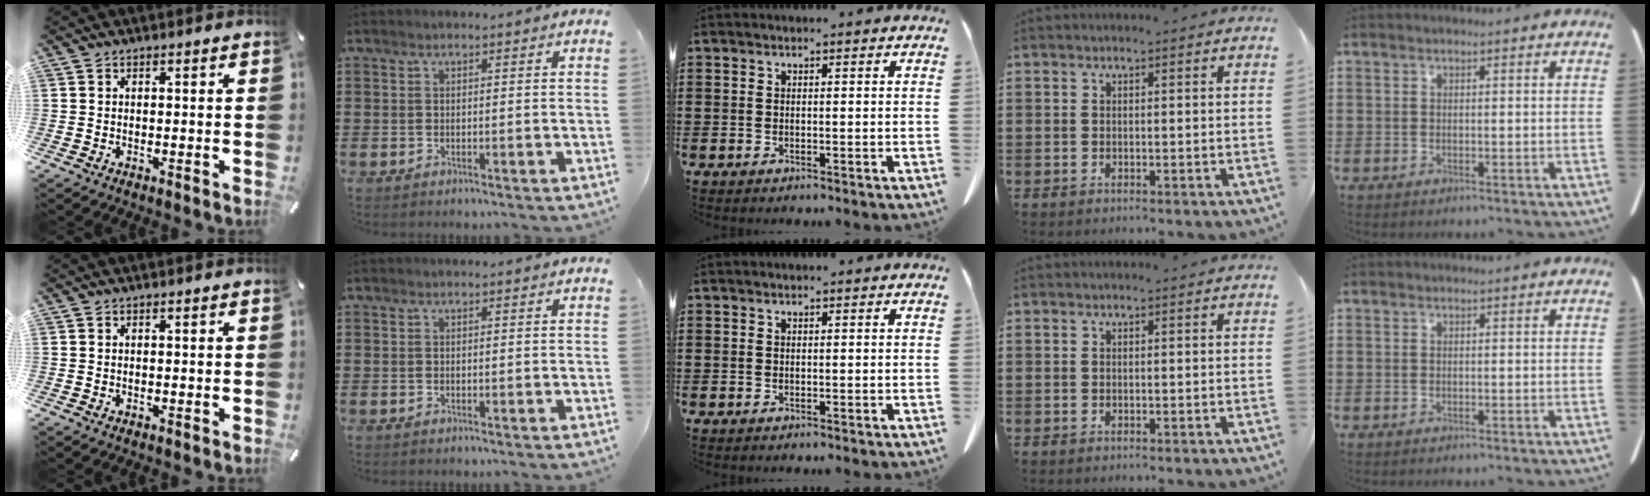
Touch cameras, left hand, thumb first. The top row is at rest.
{}